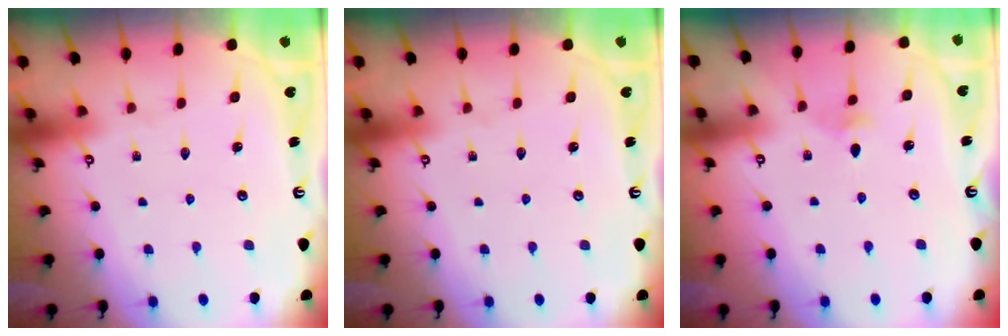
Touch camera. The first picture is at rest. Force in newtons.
{"total": 0.0}
{"total": 3.0, "press": 2.9, "slide": 0.6}